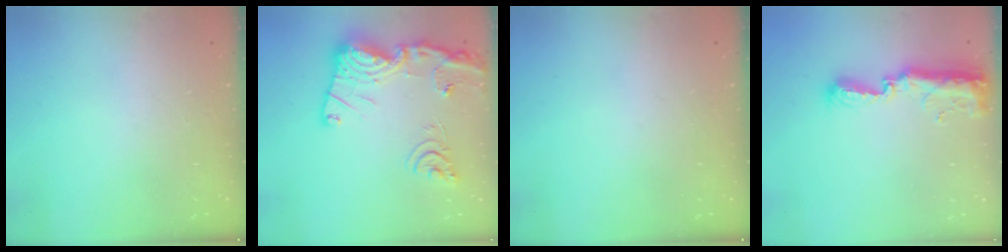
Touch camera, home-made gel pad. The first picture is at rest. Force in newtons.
{"total": 21.7, "press": 21.5, "slide": 2.2}
{"total": 0.0}
{"total": 12.8, "press": 11.4, "slide": 5.9}